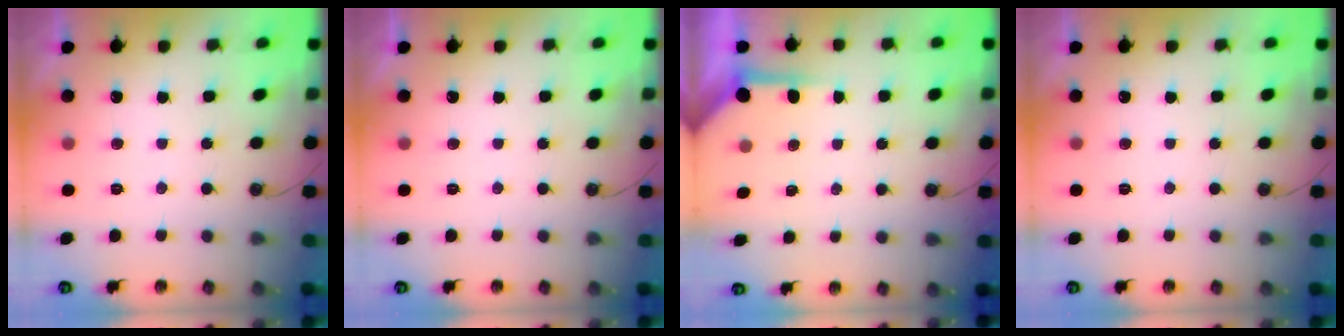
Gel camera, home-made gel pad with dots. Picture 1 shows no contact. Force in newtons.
{"total": 0.0}
{"total": 4.0, "press": 3.9, "slide": 0.5}
{"total": 0.0}